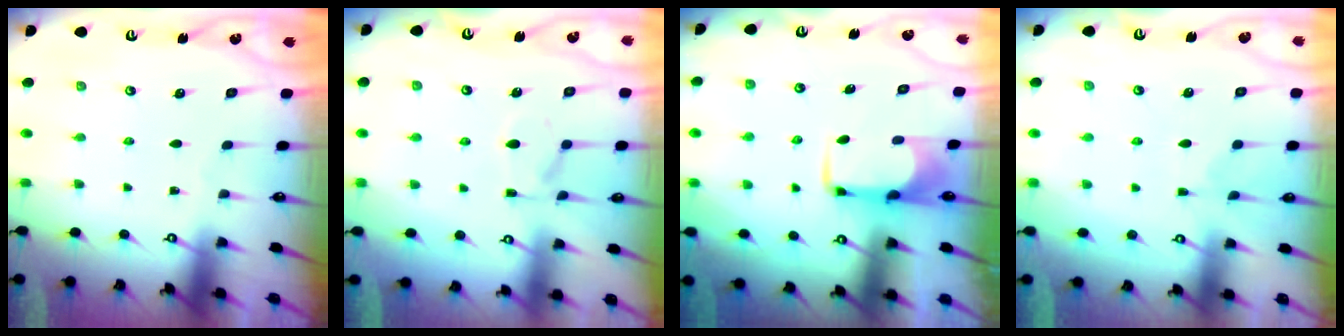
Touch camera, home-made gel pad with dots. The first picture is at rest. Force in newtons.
{"total": 3.4, "press": 3.0, "slide": 1.5}
{"total": 2.1, "press": 2.1, "slide": 0.4}
{"total": 1.6, "press": 0.9, "slide": 1.3}